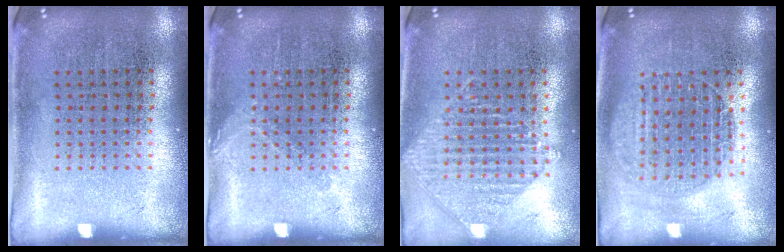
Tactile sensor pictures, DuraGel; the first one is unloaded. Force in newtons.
{"total": 0.8, "press": 0.8, "slide": 0.2}
{"total": 1.0, "press": 1.0, "slide": 0.1}
{"total": 1.6, "press": 1.4, "slide": 0.7}